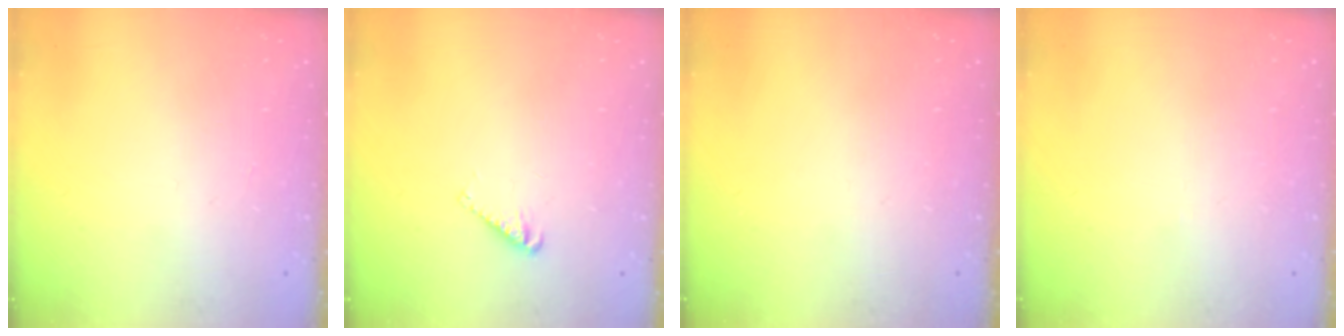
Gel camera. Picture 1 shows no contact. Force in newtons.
{"total": 2.7, "press": 2.7, "slide": 0.4}
{"total": 0.0}
{"total": 0.0}